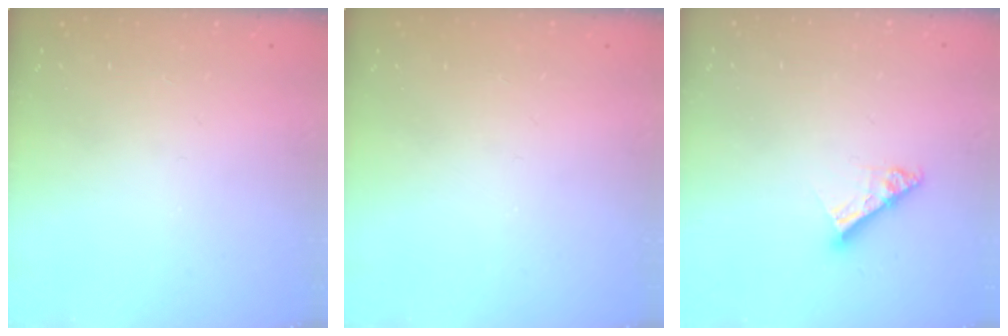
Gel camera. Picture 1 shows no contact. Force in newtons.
{"total": 0.0}
{"total": 6.5, "press": 6.5, "slide": 0.6}